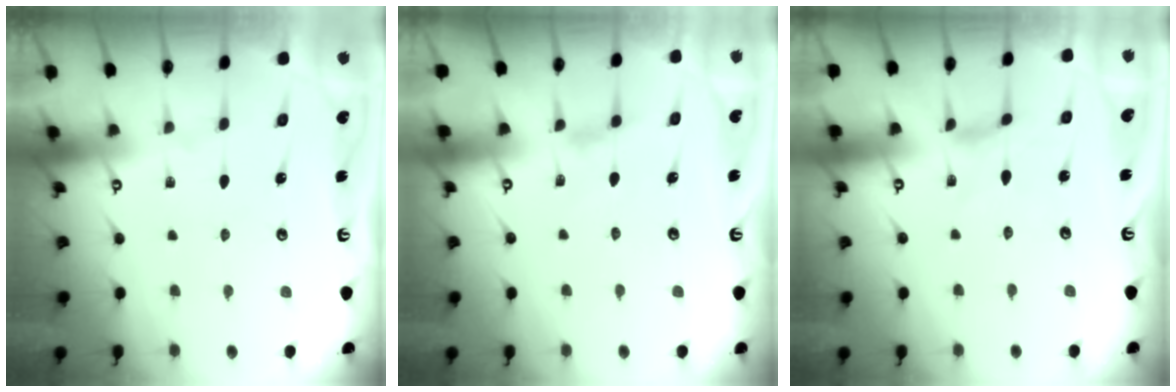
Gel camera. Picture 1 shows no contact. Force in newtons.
{"total": 3.1, "press": 3.1, "slide": 0.5}
{"total": 0.0}